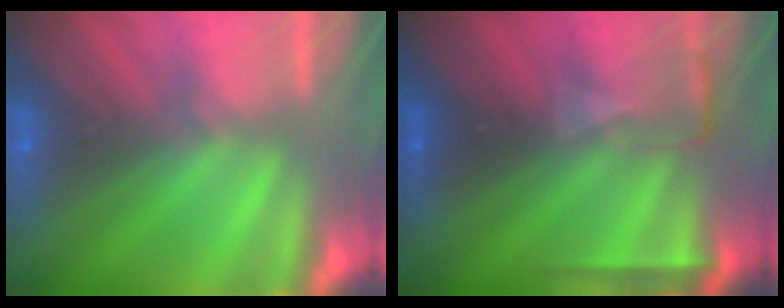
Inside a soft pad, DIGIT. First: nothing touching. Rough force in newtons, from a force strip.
{"total": 2.4}